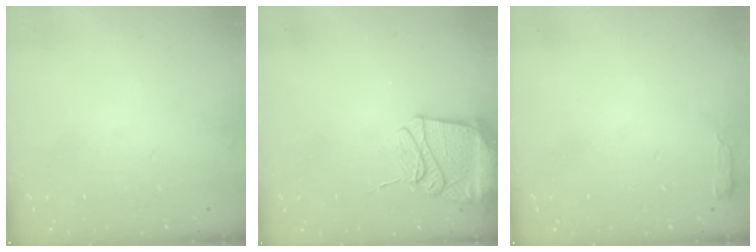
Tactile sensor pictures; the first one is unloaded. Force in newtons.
{"total": 12.8, "press": 12.8, "slide": 1.1}
{"total": 2.9, "press": 2.8, "slide": 0.6}